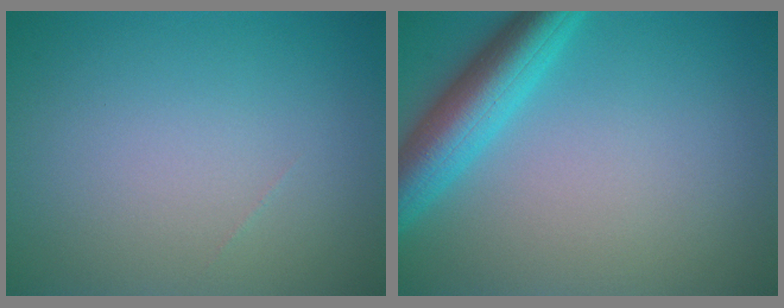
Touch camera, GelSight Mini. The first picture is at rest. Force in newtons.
{"total": 5.7, "press": 5.7, "slide": 0.2}